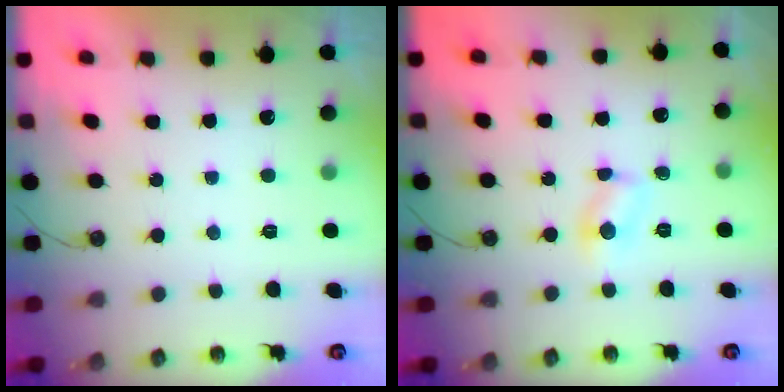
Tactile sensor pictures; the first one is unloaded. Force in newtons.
{"total": 5.0, "press": 4.9, "slide": 0.5}